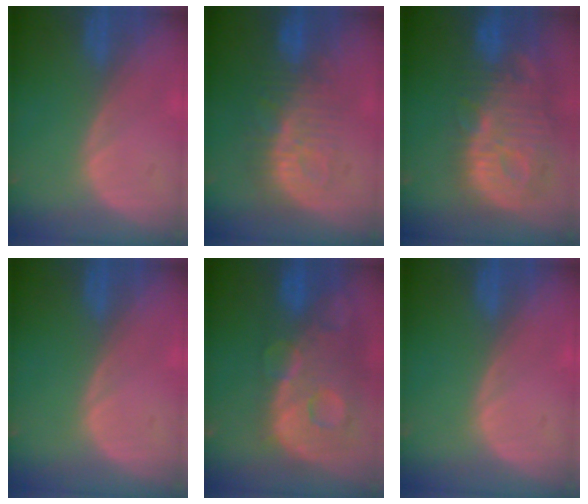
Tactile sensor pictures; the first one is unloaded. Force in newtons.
{"total": 9.4, "press": 8.5, "slide": 3.9}
{"total": 13.7, "press": 11.9, "slide": 6.8}
{"total": 0.0}
{"total": 13.6, "press": 11.1, "slide": 7.8}
{"total": 0.0}